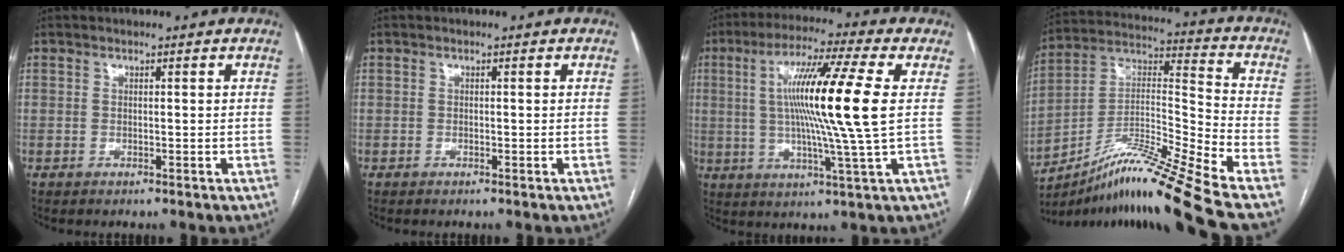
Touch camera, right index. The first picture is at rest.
{"total": 0.0}
{"total": 15.6, "force": [1.9, -1.4, 15.4], "torque": [-0.282, -0.001, 0.024]}
{"total": 18.9, "force": [-13.9, -2.1, 12.6], "torque": [-0.230, -0.001, -0.246]}